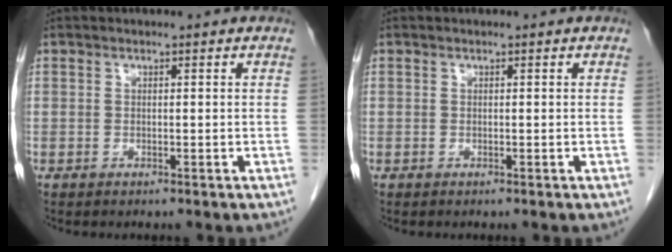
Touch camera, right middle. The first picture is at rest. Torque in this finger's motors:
{"motor_torque": [0.00, 0.00, 0.00, -0.01]}